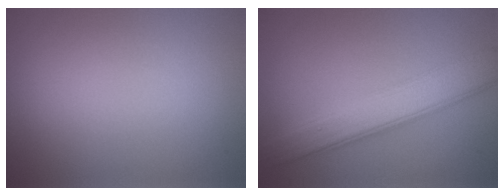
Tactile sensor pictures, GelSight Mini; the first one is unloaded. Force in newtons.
{"total": 4.9, "press": 4.9, "slide": 0.1}